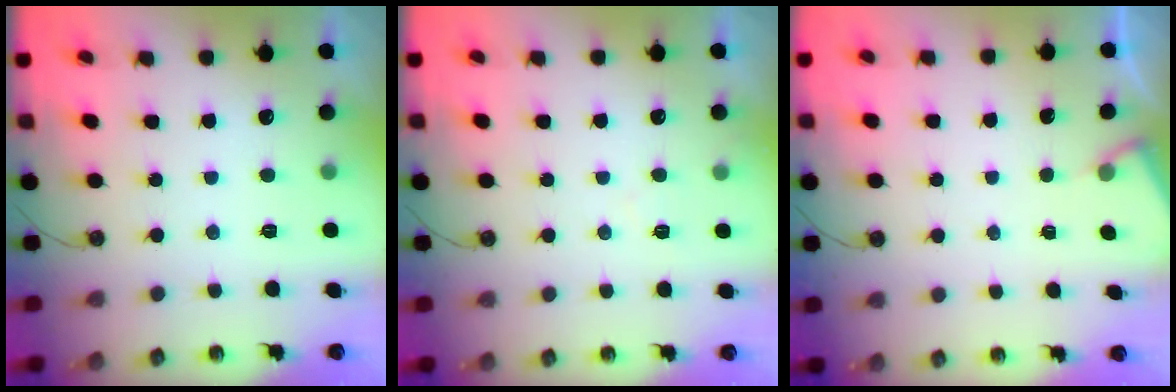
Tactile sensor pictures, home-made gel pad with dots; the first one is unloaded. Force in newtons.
{"total": 4.1, "press": 4.1, "slide": 0.7}
{"total": 2.8, "press": 2.7, "slide": 0.4}